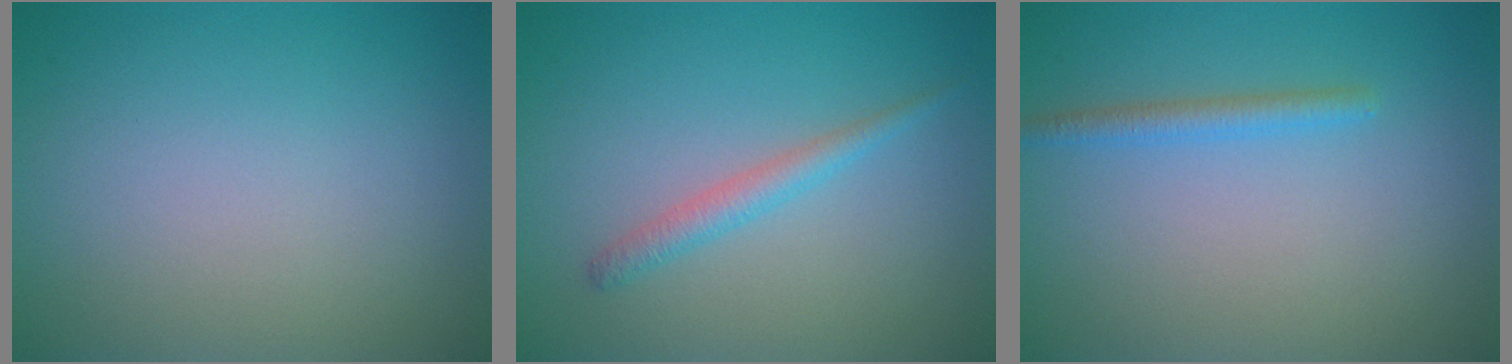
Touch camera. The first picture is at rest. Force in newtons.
{"total": 1.7, "press": 1.7, "slide": 0.1}
{"total": 1.6, "press": 1.6, "slide": 0.0}